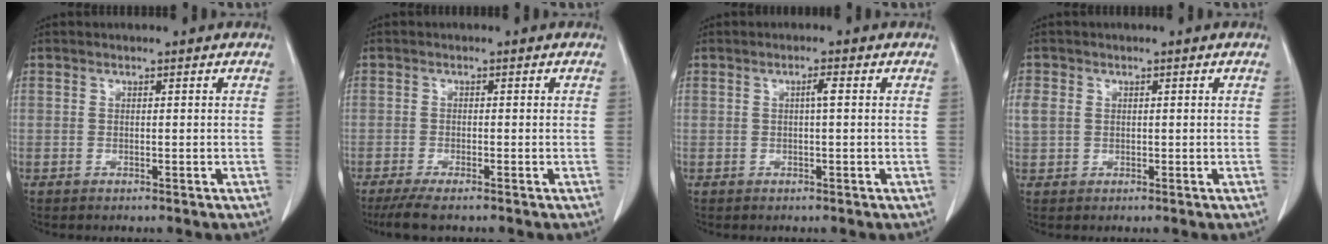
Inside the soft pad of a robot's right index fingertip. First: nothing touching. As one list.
[{"total": 4.1, "force": [-3.2, 0.4, 2.5], "torque": [-0.047, -0.010, -0.056]}, {"total": 1.3, "force": [0.2, 0.1, 1.3], "torque": [-0.026, 0.003, 0.002]}, {"total": 2.9, "force": [0.4, 2.5, 1.5], "torque": [-0.050, 0.015, 0.013]}]